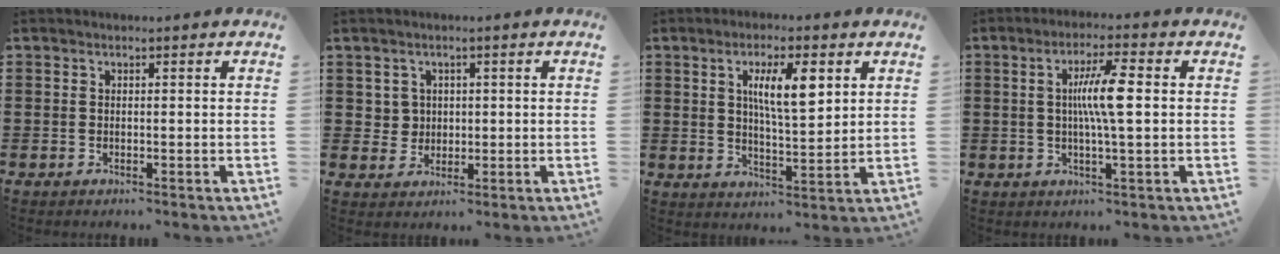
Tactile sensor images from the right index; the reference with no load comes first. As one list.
[{"total": 2.8, "force": [0.6, 2.7, 0.4], "torque": [-0.021, 0.011, 0.010]}, {"total": 7.6, "force": [2.8, 2.3, 6.7], "torque": [-0.122, 0.002, 0.042]}, {"total": 7.0, "force": [0.6, 0.7, 6.9], "torque": [-0.128, 0.001, 0.004]}]